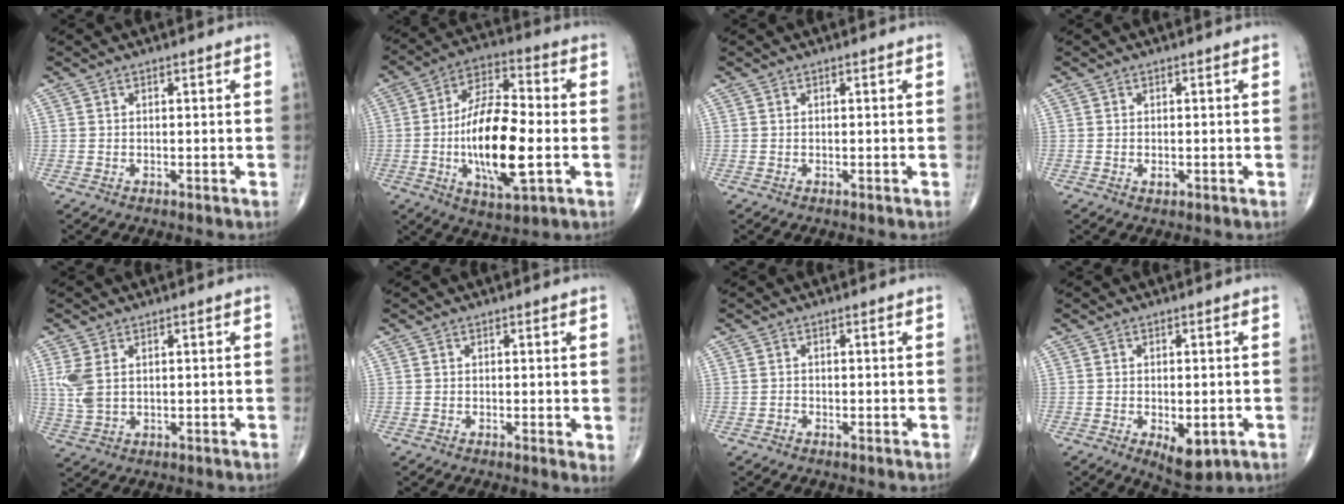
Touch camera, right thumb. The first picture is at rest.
{"total": 18.1, "force": [-2.8, 6.7, 16.6], "torque": [-0.295, 0.013, -0.049]}
{"total": 0.0}
{"total": 0.9, "force": [-0.2, 0.6, 0.6], "torque": [-0.011, -0.002, -0.002]}
{"total": 4.9, "force": [1.3, 3.0, 3.7], "torque": [-0.095, -0.001, 0.033]}
{"total": 1.7, "force": [0.3, 0.6, 1.5], "torque": [-0.022, -0.008, 0.001]}
{"total": 0.0}
{"total": 6.3, "force": [-1.9, 3.2, 5.2], "torque": [-0.066, -0.009, -0.017]}